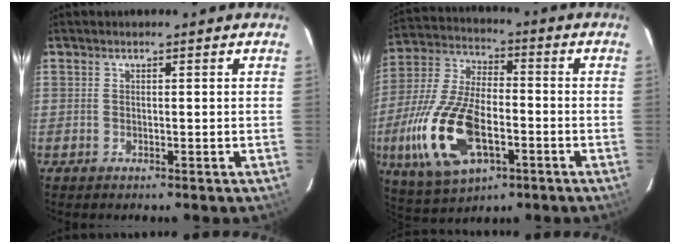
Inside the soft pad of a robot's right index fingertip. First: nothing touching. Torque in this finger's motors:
{"motor_torque": [1.40, -0.74, 1.05, 0.21]}